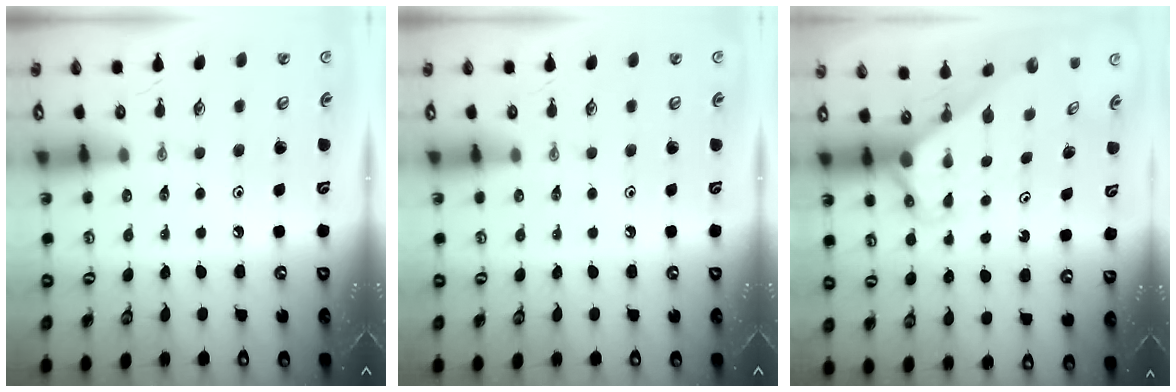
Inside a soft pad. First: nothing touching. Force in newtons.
{"total": 0.0}
{"total": 2.7, "press": 2.7, "slide": 0.0}